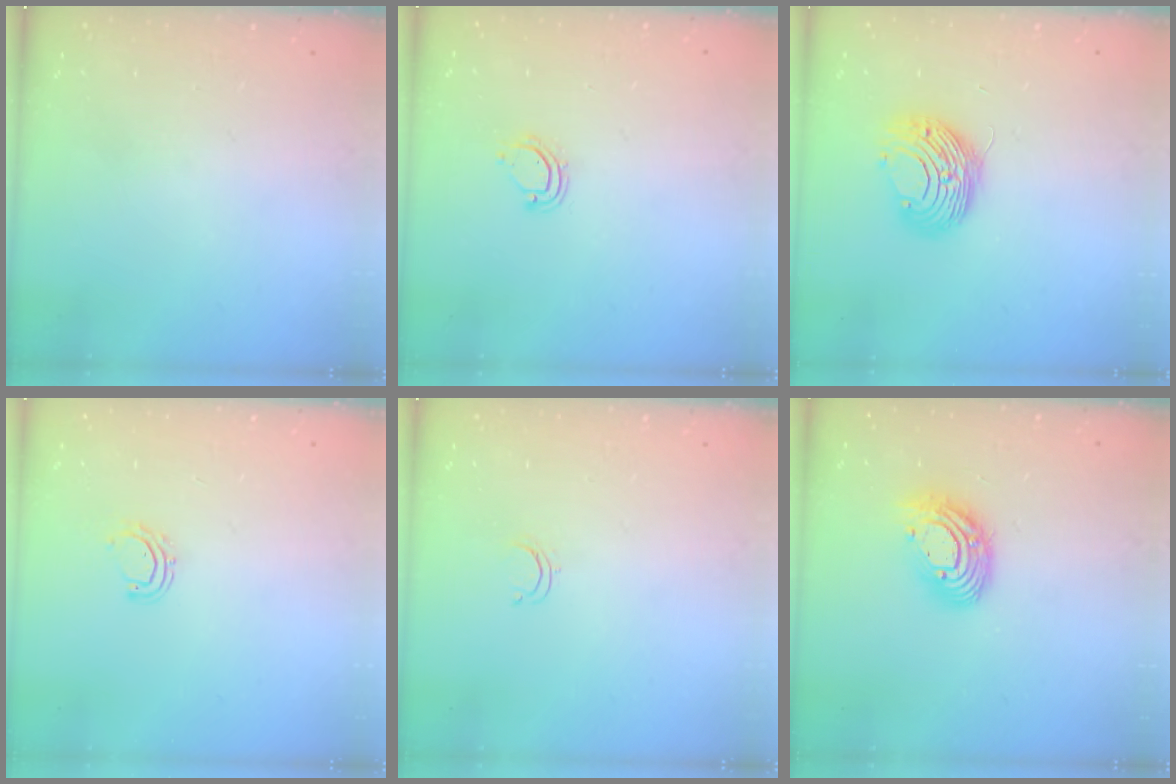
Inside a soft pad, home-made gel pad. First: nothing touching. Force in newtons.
{"total": 4.3, "press": 4.3, "slide": 0.3}
{"total": 9.5, "press": 9.5, "slide": 0.1}
{"total": 4.4, "press": 4.2, "slide": 1.0}
{"total": 2.4, "press": 2.4, "slide": 0.2}
{"total": 13.9, "press": 13.9, "slide": 1.2}